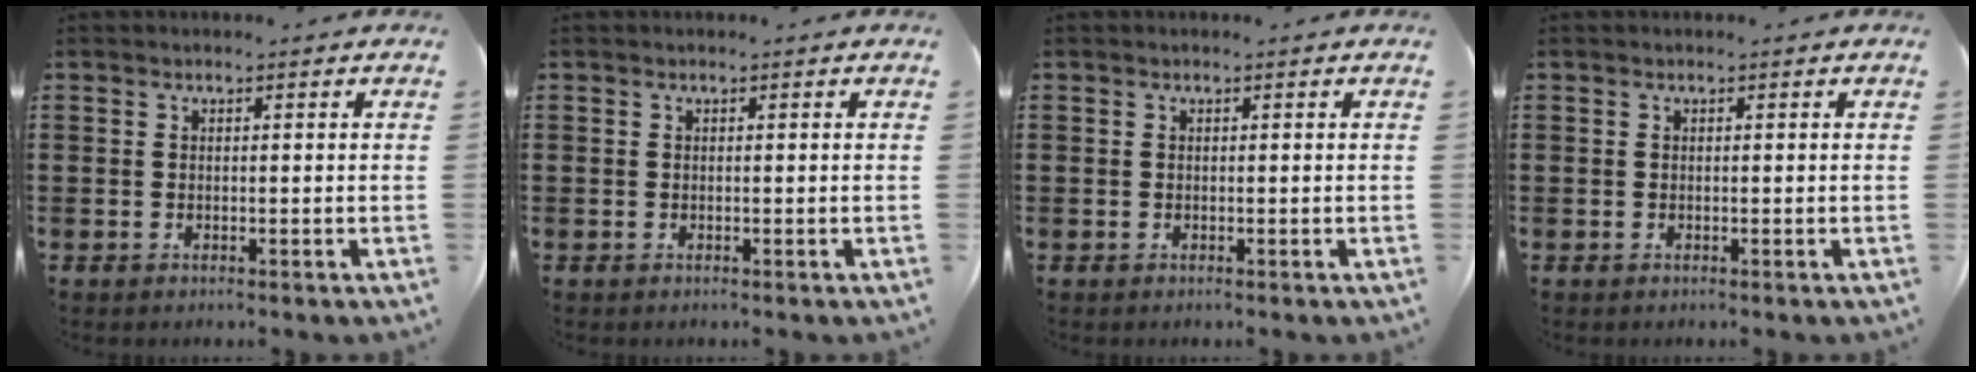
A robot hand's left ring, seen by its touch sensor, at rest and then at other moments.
{"total": 0.0}
{"total": 0.0}
{"total": 0.0}